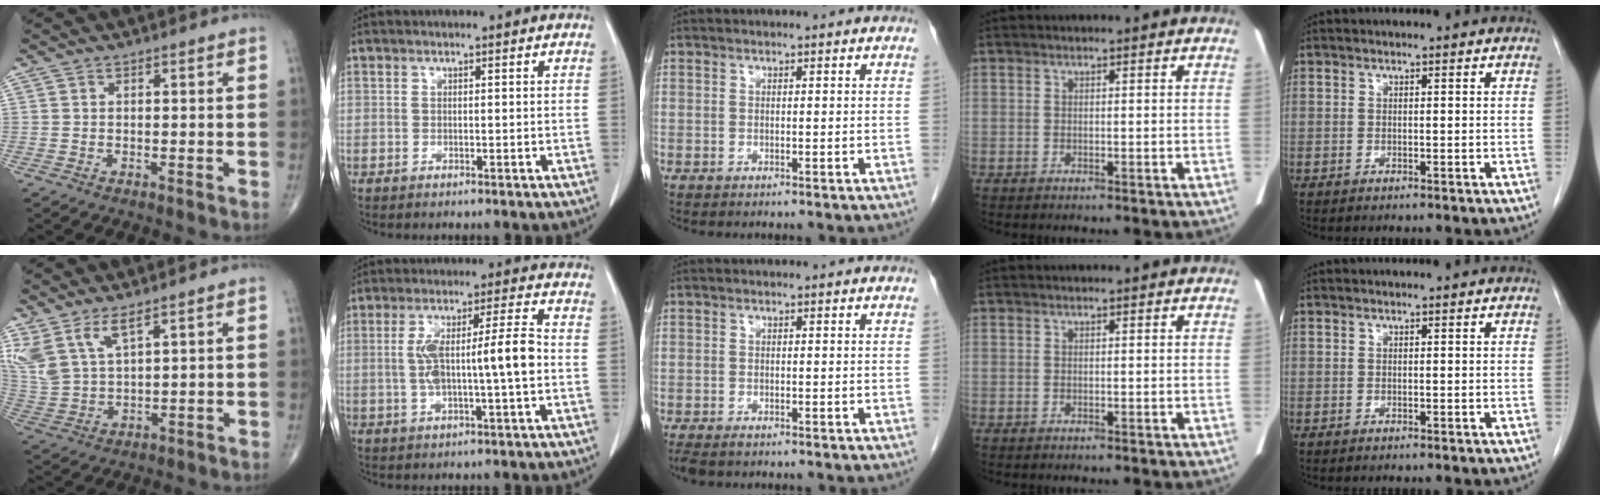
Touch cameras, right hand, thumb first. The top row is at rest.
{"thumb": {"total": 10.2, "force": [6.3, 4.1, 6.8], "torque": [-0.153, -0.021, 0.143]}, "index": {"total": 9.8, "force": [-0.7, 0.8, 9.8], "torque": [-0.176, 0.020, -0.013]}, "middle": {"total": 2.4, "force": [-1.9, 0.8, 1.2], "torque": [-0.024, -0.008, -0.030]}}